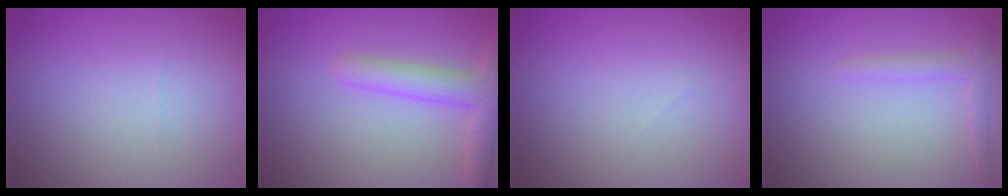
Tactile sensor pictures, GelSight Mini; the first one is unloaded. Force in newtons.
{"total": 3.5, "press": 3.5, "slide": 0.2}
{"total": 0.0}
{"total": 1.4, "press": 1.4, "slide": 0.1}